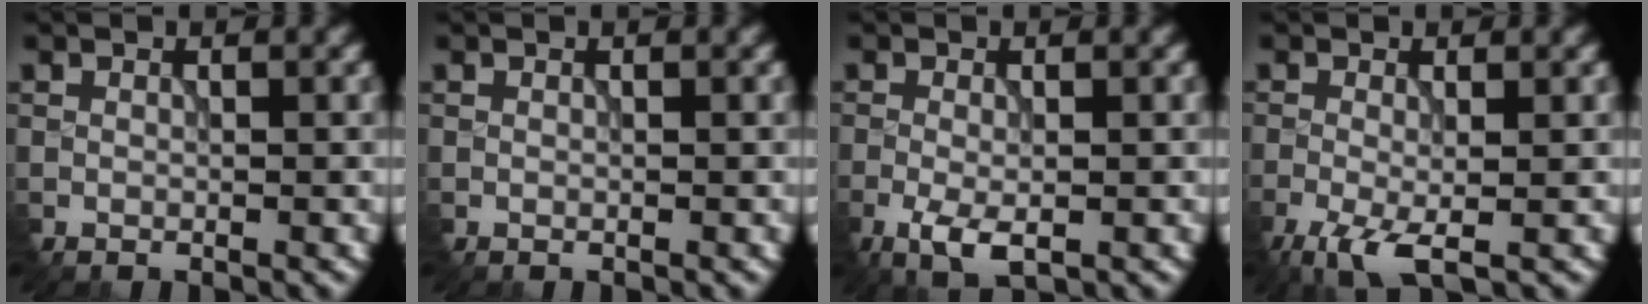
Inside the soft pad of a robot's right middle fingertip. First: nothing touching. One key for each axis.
{"total": 0.0}
{"total": 3.1, "fx": -1.7, "fy": 1.1, "fz": 2.3, "tx": -0.058, "ty": -0.009, "tz": -0.027}
{"total": 4.3, "fx": -2.4, "fy": 1.3, "fz": 3.4, "tx": -0.080, "ty": -0.009, "tz": -0.044}